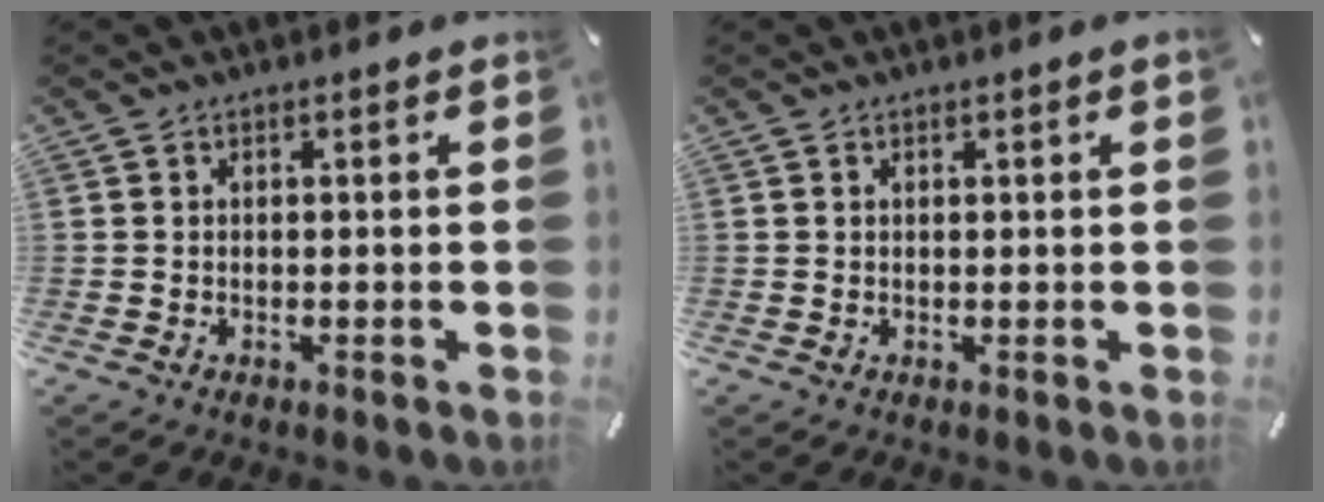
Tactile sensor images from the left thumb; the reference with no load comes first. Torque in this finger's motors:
{"motor_torque": [0.25, 0.15, 0.18, -0.33, 0.08]}